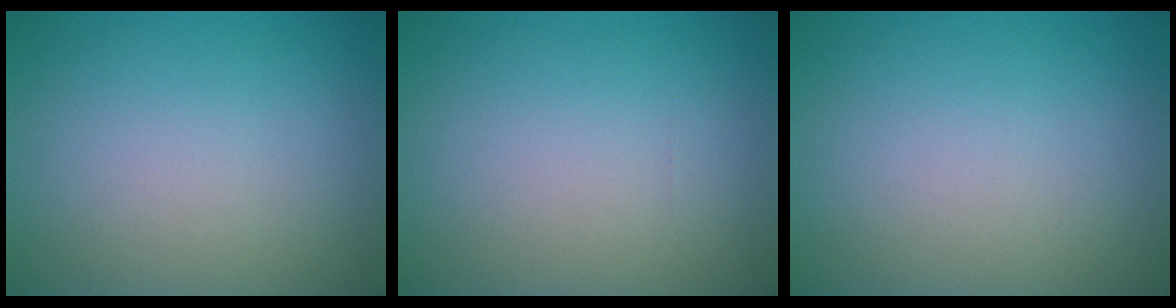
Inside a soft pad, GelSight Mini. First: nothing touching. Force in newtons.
{"total": 0.0}
{"total": 0.0}